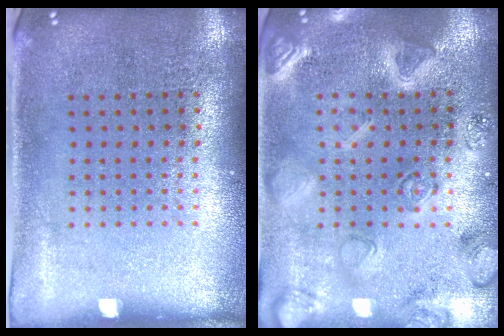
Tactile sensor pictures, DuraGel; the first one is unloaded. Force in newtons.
{"total": 2.9, "press": 2.9, "slide": 0.5}